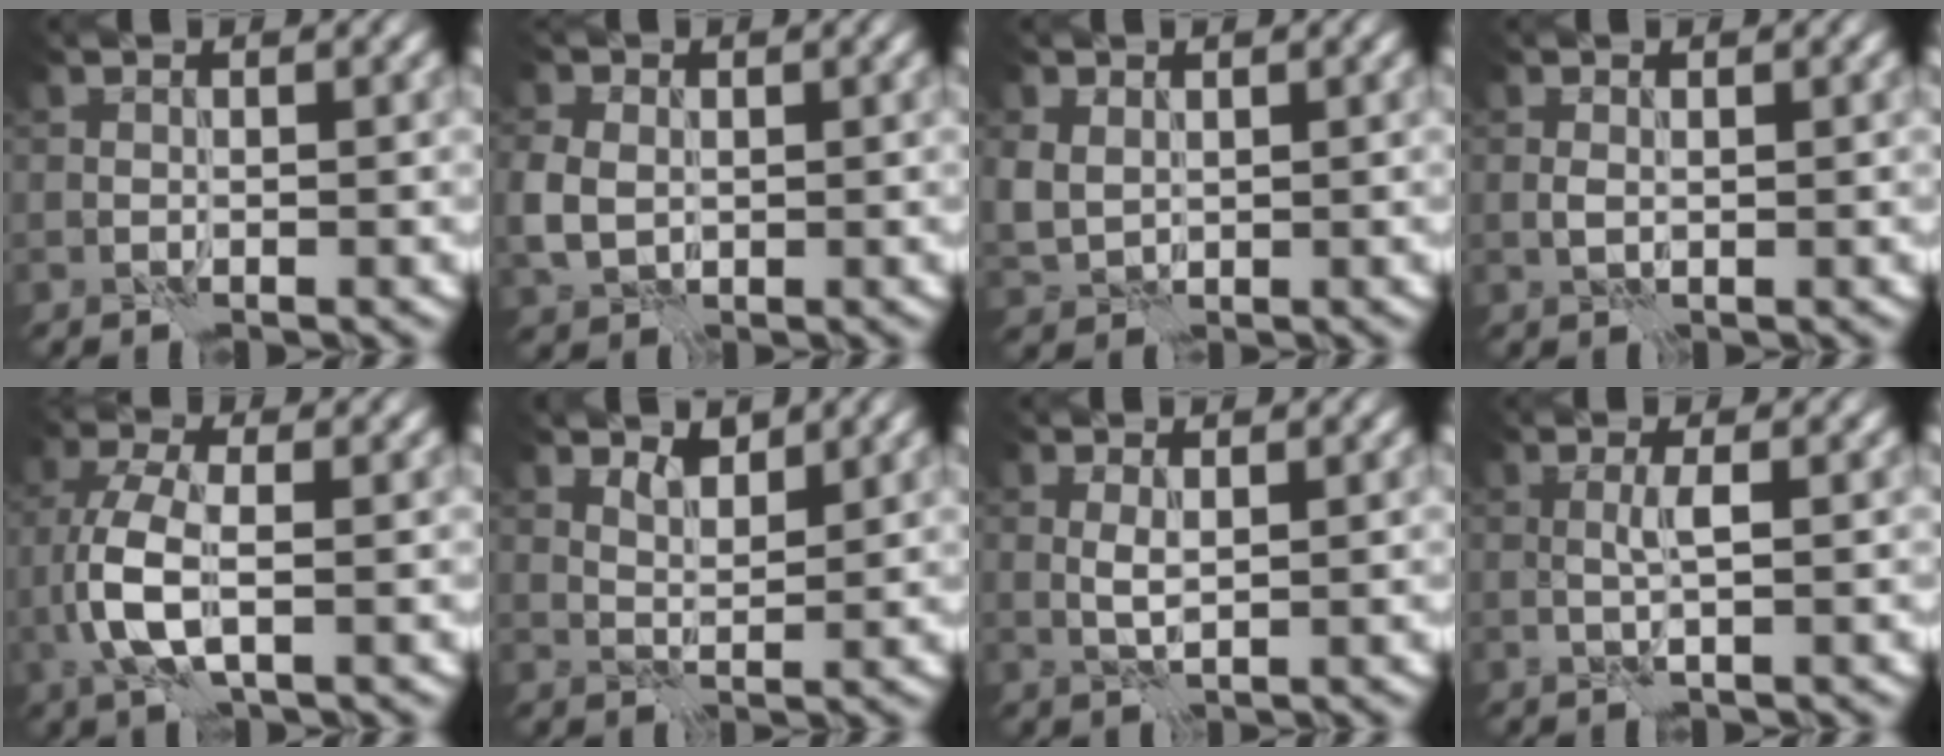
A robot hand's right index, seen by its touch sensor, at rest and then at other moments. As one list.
[{"total": 3.1, "force": [0.1, 2.6, 1.7], "torque": [-0.045, -0.003, 0.000]}, {"total": 2.5, "force": [0.9, 2.0, 1.2], "torque": [-0.035, -0.004, 0.019]}, {"total": 0.7, "force": [0.2, 0.4, 0.4], "torque": [-0.013, -0.002, 0.004]}, {"total": 4.8, "force": [-0.7, 2.0, 4.3], "torque": [-0.099, 0.003, -0.020]}, {"total": 2.0, "force": [1.8, 0.6, 0.7], "torque": [-0.012, -0.008, 0.037]}, {"total": 1.2, "force": [0.5, 0.3, 1.0], "torque": [-0.023, -0.001, 0.011]}, {"total": 1.4, "force": [0.3, 0.0, 1.3], "torque": [-0.030, 0.000, 0.006]}]